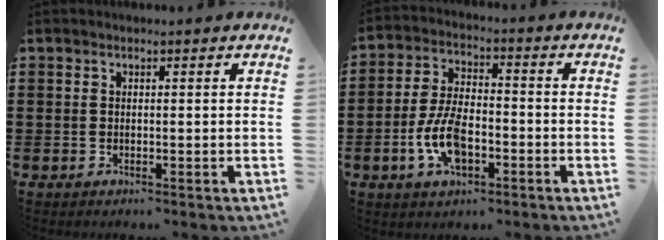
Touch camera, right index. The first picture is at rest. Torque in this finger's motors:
{"motor_torque": [1.00, 1.13, 0.28, 0.21]}